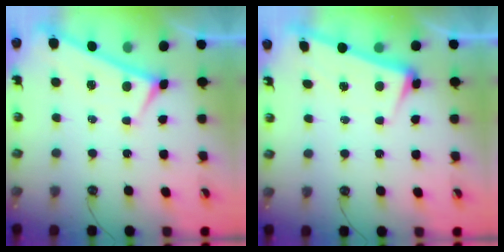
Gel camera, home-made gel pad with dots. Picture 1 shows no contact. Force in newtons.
{"total": 3.3, "press": 3.1, "slide": 1.1}